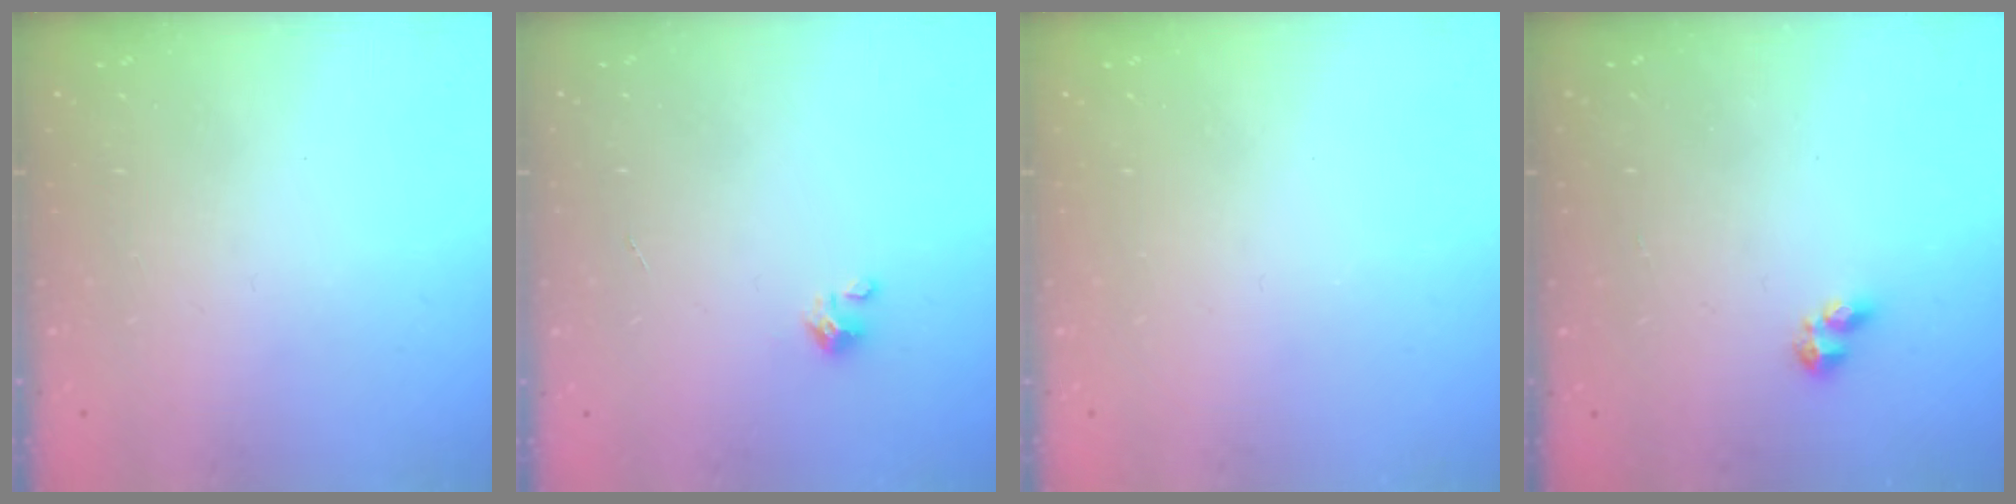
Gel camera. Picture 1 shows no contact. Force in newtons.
{"total": 1.5, "press": 1.5, "slide": 0.1}
{"total": 0.0}
{"total": 2.3, "press": 2.2, "slide": 0.6}